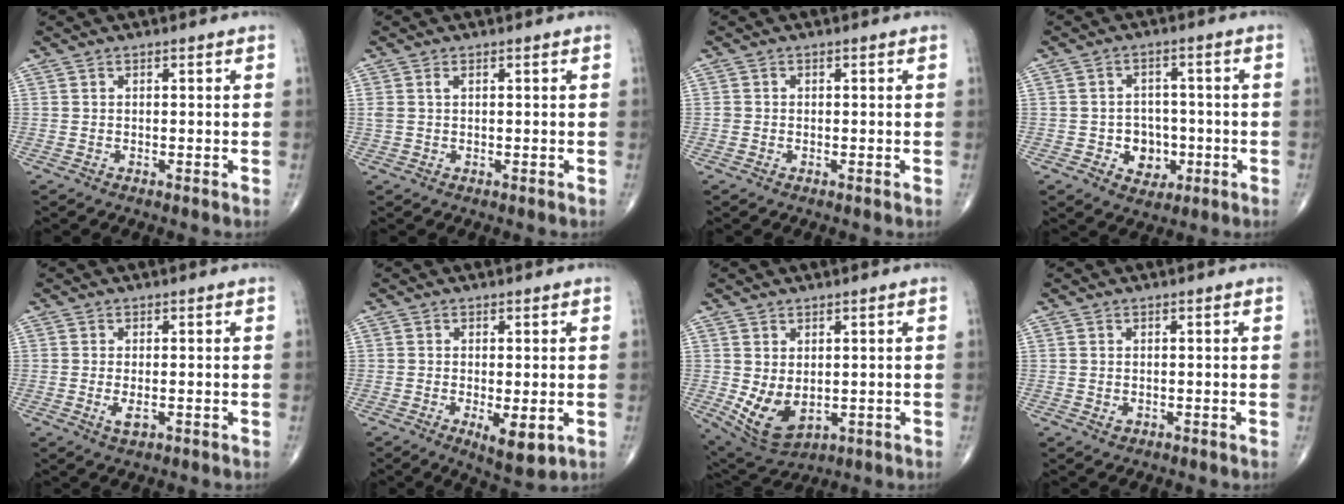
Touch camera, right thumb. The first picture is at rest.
{"total": 1.1, "force": [0.5, 0.5, 0.9], "torque": [-0.025, 0.012, 0.015]}
{"total": 0.7, "force": [0.0, 0.6, 0.3], "torque": [-0.001, 0.003, 0.000]}
{"total": 6.6, "force": [-1.8, 5.5, 3.2], "torque": [-0.013, 0.015, -0.022]}
{"total": 2.6, "force": [-0.7, 1.1, 2.2], "torque": [-0.046, -0.006, -0.012]}
{"total": 6.1, "force": [-1.6, 2.3, 5.4], "torque": [-0.083, -0.017, -0.020]}
{"total": 8.5, "force": [-0.6, 5.5, 6.5], "torque": [-0.110, -0.013, 0.013]}
{"total": 1.1, "force": [-0.1, 0.9, 0.6], "torque": [-0.010, -0.001, 0.001]}